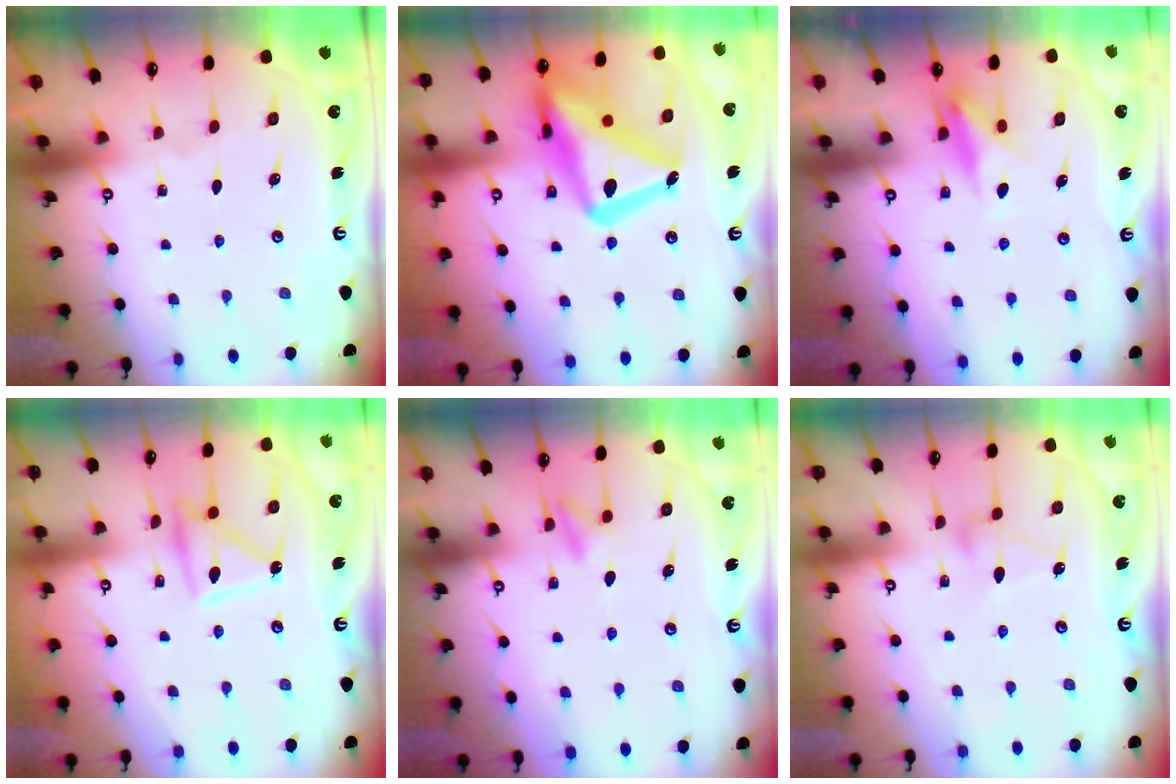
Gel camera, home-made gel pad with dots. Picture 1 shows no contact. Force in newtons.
{"total": 24.5, "press": 24.4, "slide": 2.0}
{"total": 10.0, "press": 10.0, "slide": 0.7}
{"total": 10.8, "press": 10.7, "slide": 0.9}
{"total": 8.7, "press": 8.6, "slide": 1.1}
{"total": 6.4, "press": 6.4, "slide": 0.3}